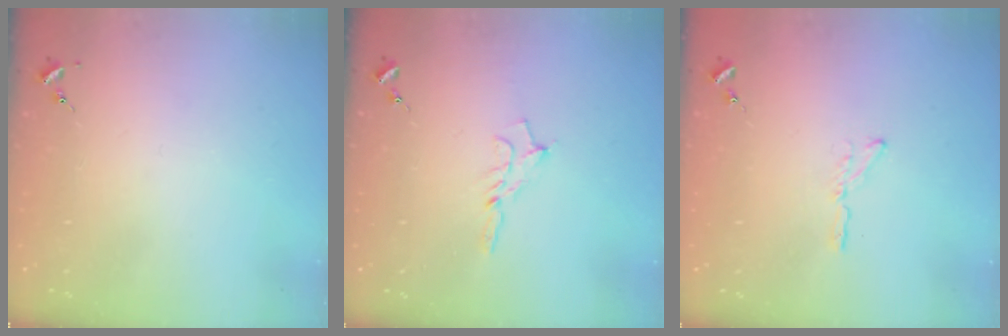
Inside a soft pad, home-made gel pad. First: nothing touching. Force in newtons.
{"total": 5.9, "press": 5.9, "slide": 0.7}
{"total": 4.1, "press": 4.1, "slide": 0.4}